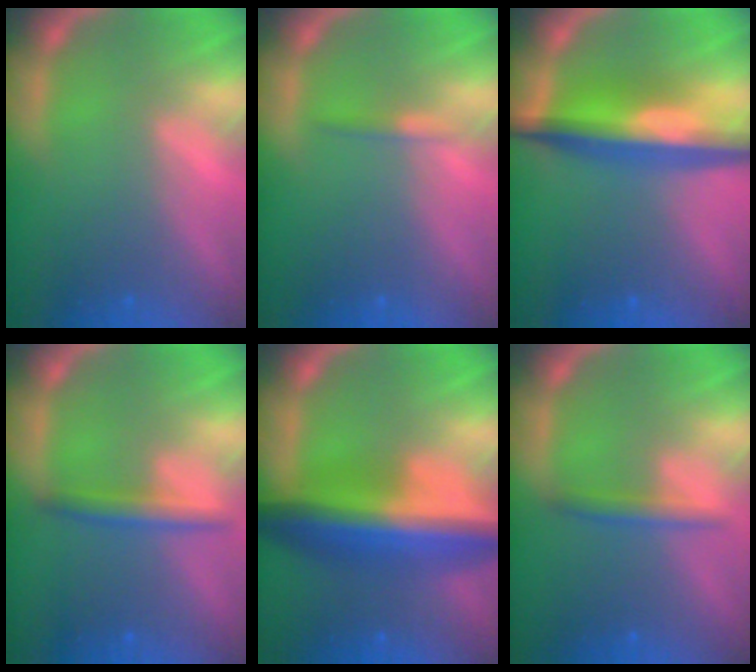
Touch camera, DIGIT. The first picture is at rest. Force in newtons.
{"total": 0.9}
{"total": 7.5}
{"total": 2.4}
{"total": 9.5}
{"total": 1.9}